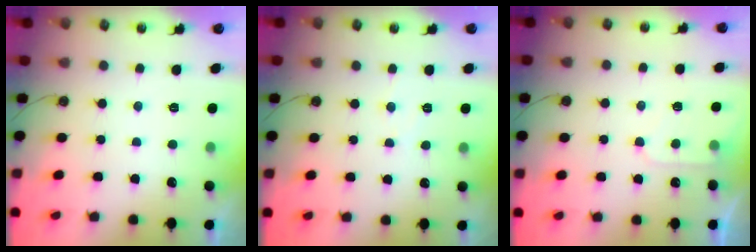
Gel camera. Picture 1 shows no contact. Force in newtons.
{"total": 4.3, "press": 4.3, "slide": 0.6}
{"total": 6.8, "press": 6.8, "slide": 0.8}